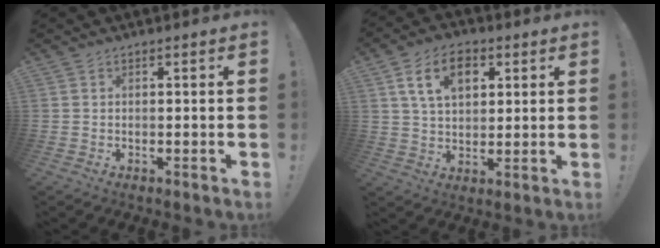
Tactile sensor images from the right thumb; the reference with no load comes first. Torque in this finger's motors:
{"motor_torque": [0.31, 0.31, 0.39, -0.02, 0.31]}